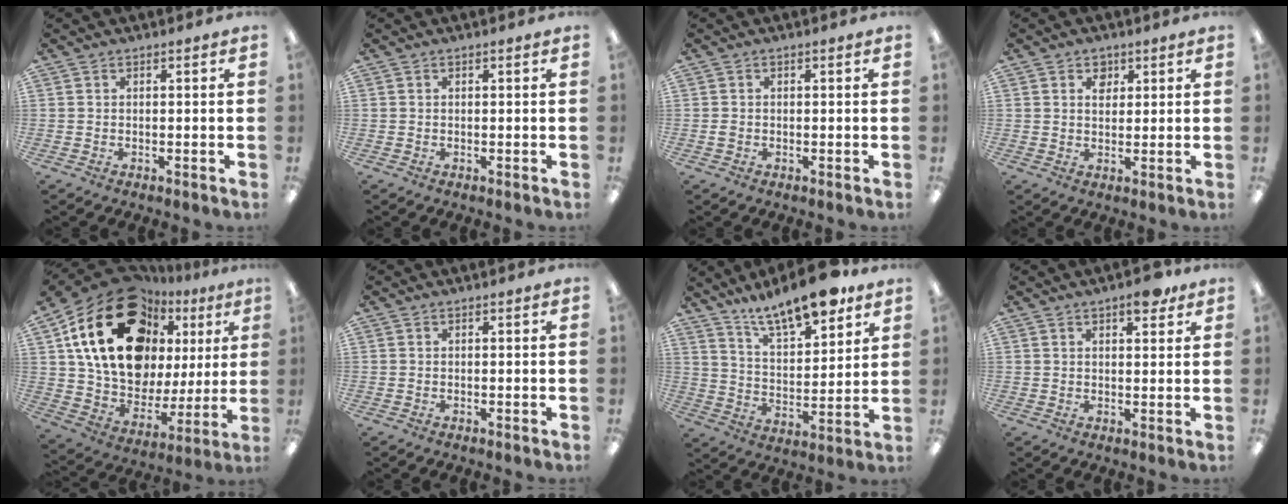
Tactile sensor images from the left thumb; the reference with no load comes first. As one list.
[{"total": 0.0}, {"total": 0.9, "force": [-0.2, 0.7, 0.5], "torque": [-0.010, 0.004, -0.006]}, {"total": 3.4, "force": [1.8, 2.6, 1.2], "torque": [0.003, -0.008, 0.027]}, {"total": 24.1, "force": [11.7, 15.8, 14.1], "torque": [-0.262, -0.064, 0.216]}, {"total": 0.0}, {"total": 15.4, "force": [12.5, 4.4, 7.9], "torque": [-0.131, -0.075, 0.214]}, {"total": 5.2, "force": [3.4, 2.2, 3.3], "torque": [-0.030, -0.016, 0.053]}]